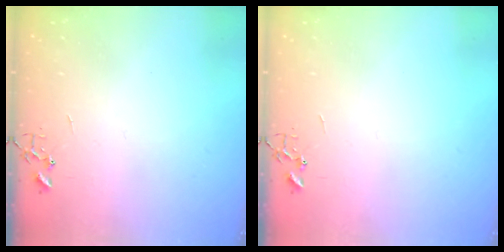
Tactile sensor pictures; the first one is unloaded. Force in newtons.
{"total": 0.0}